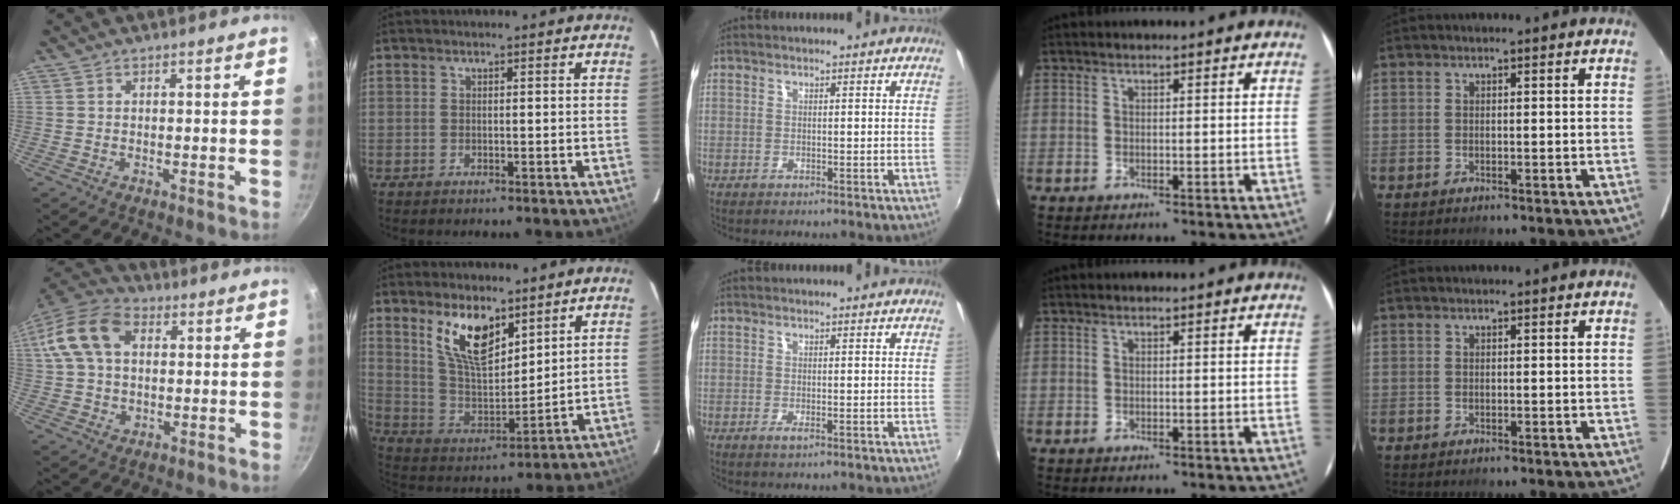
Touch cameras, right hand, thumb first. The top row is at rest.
{"thumb": {"total": 14.2, "force": [3.0, 9.9, 9.8], "torque": [-0.172, 0.019, 0.041]}, "index": {"total": 12.7, "force": [7.7, 5.4, 8.6], "torque": [-0.160, 0.000, 0.158]}, "middle": {"total": 0.9, "force": [-0.2, -0.1, 0.9], "torque": [-0.015, -0.002, -0.003]}}